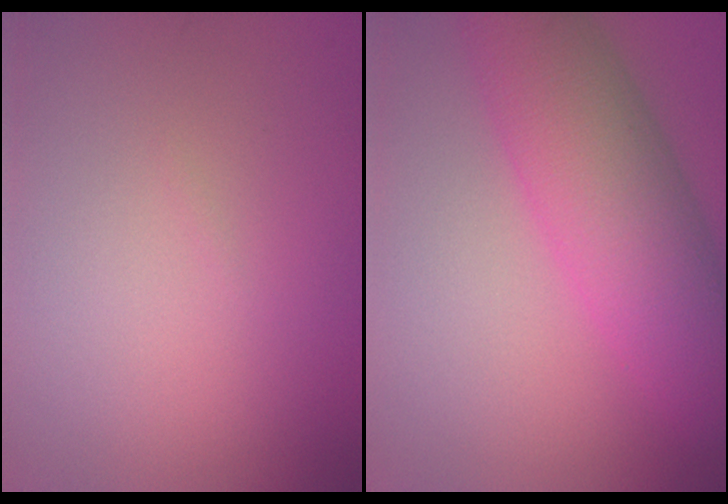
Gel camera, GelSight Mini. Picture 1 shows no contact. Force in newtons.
{"total": 7.9, "press": 7.9, "slide": 0.1}